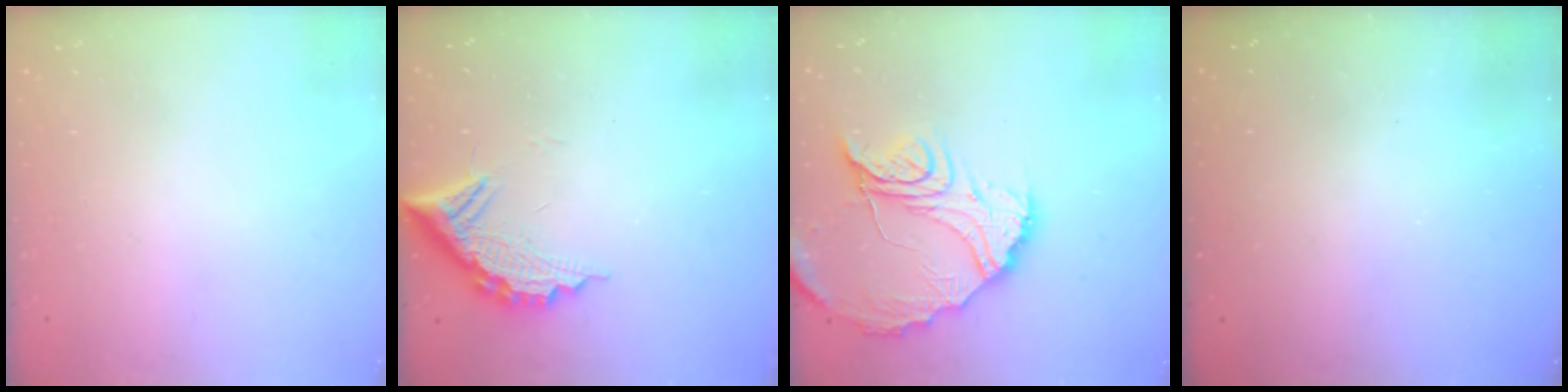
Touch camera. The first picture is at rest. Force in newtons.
{"total": 11.8, "press": 11.8, "slide": 1.0}
{"total": 16.7, "press": 16.7, "slide": 1.3}
{"total": 3.0, "press": 3.0, "slide": 0.1}